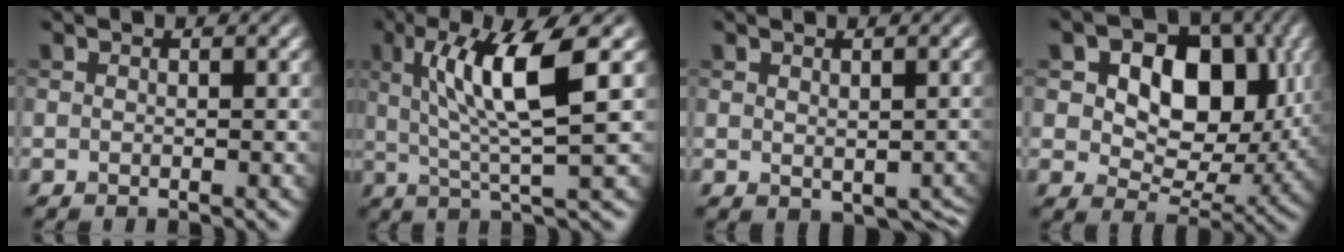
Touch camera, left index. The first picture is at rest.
{"total": 8.1, "force": [2.0, 1.5, 7.7], "torque": [-0.128, 0.005, 0.034]}
{"total": 2.8, "force": [-0.3, 1.8, 2.2], "torque": [-0.033, -0.014, 0.010]}
{"total": 10.3, "force": [2.9, 7.0, 7.0], "torque": [-0.104, -0.002, 0.037]}